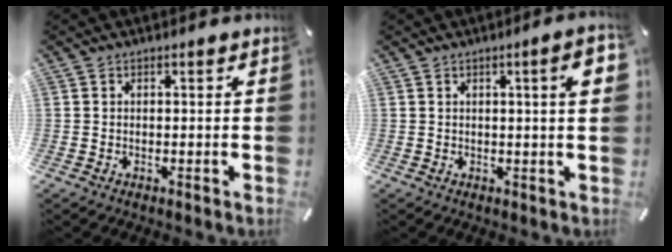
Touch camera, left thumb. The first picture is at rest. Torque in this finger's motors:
{"motor_torque": [0.55, 0.86, 0.35, -0.39, 0.18]}